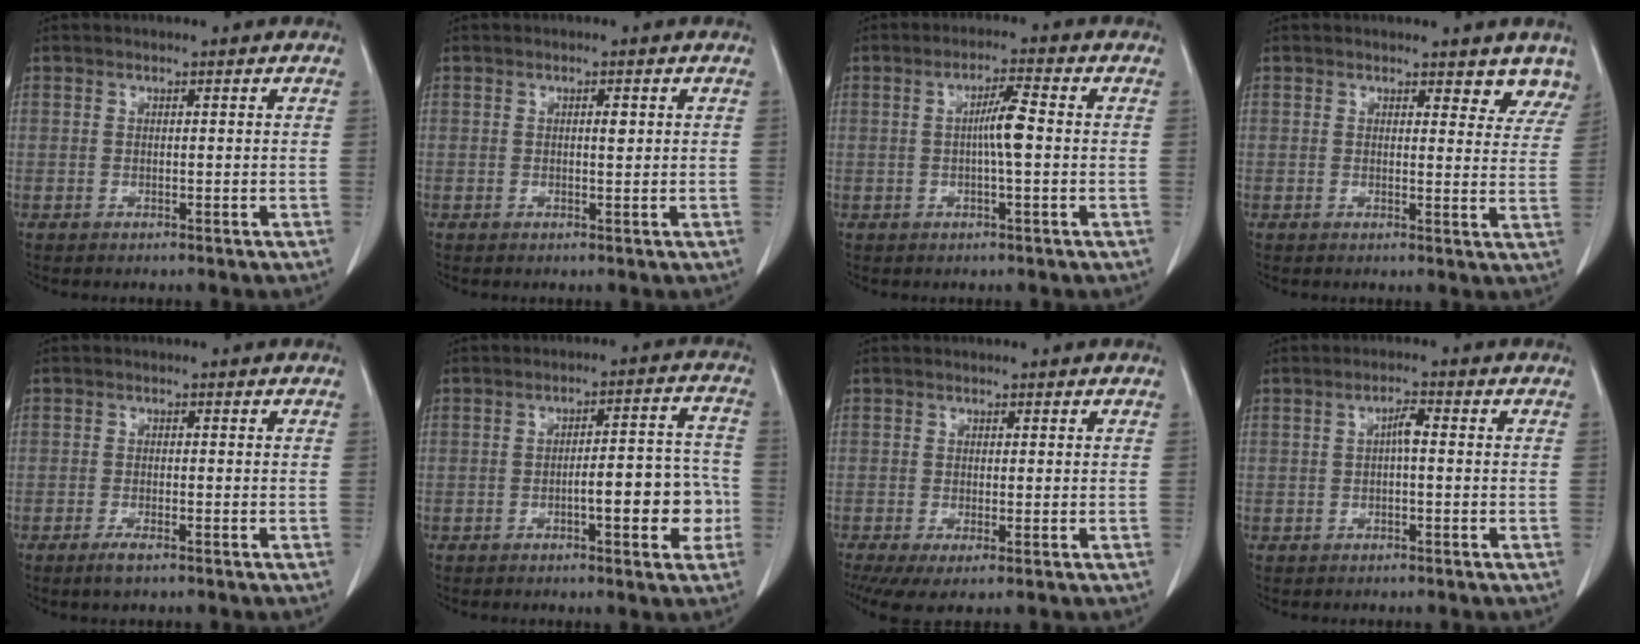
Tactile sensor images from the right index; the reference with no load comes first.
{"total": 1.1, "force": [0.4, 0.2, 1.0], "torque": [-0.012, 0.003, 0.009]}
{"total": 4.3, "force": [0.0, 0.1, 4.3], "torque": [-0.073, 0.007, 0.003]}
{"total": 5.6, "force": [4.9, 2.1, 1.6], "torque": [0.009, -0.017, 0.038]}
{"total": 2.1, "force": [-1.5, 0.4, 1.5], "torque": [-0.031, -0.003, -0.028]}
{"total": 8.8, "force": [-2.5, 2.2, 8.2], "torque": [-0.103, 0.026, -0.027]}
{"total": 4.7, "force": [-2.2, 1.5, 3.9], "torque": [-0.067, -0.015, -0.038]}
{"total": 2.2, "force": [-0.1, 0.5, 2.2], "torque": [-0.037, 0.005, -0.003]}